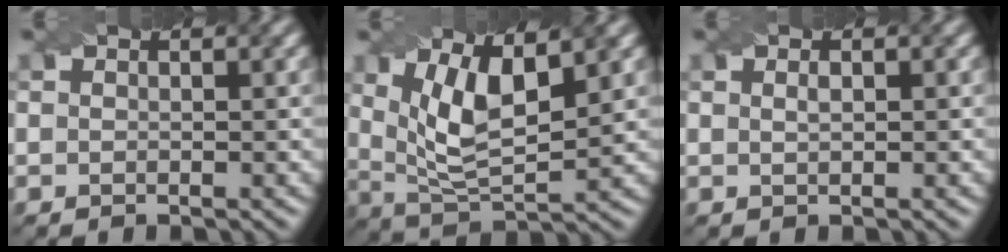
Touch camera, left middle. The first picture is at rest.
{"total": 6.8, "force": [2.3, 2.7, 5.8], "torque": [-0.115, -0.005, 0.044]}
{"total": 0.8, "force": [0.3, 0.3, 0.7], "torque": [-0.008, -0.005, 0.008]}